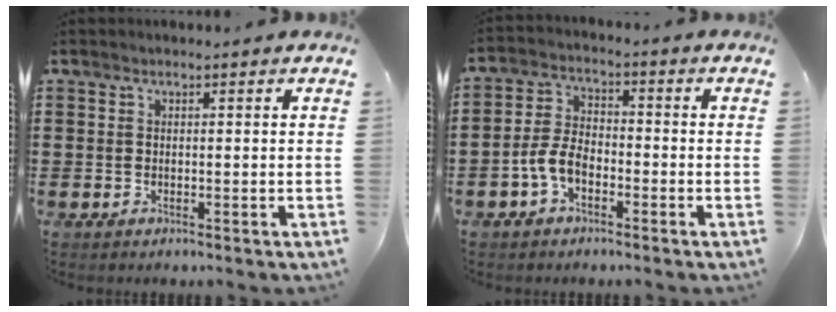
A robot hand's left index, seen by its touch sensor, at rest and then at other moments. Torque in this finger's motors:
{"motor_torque": [0.76, 0.47, 0.29, 0.07]}